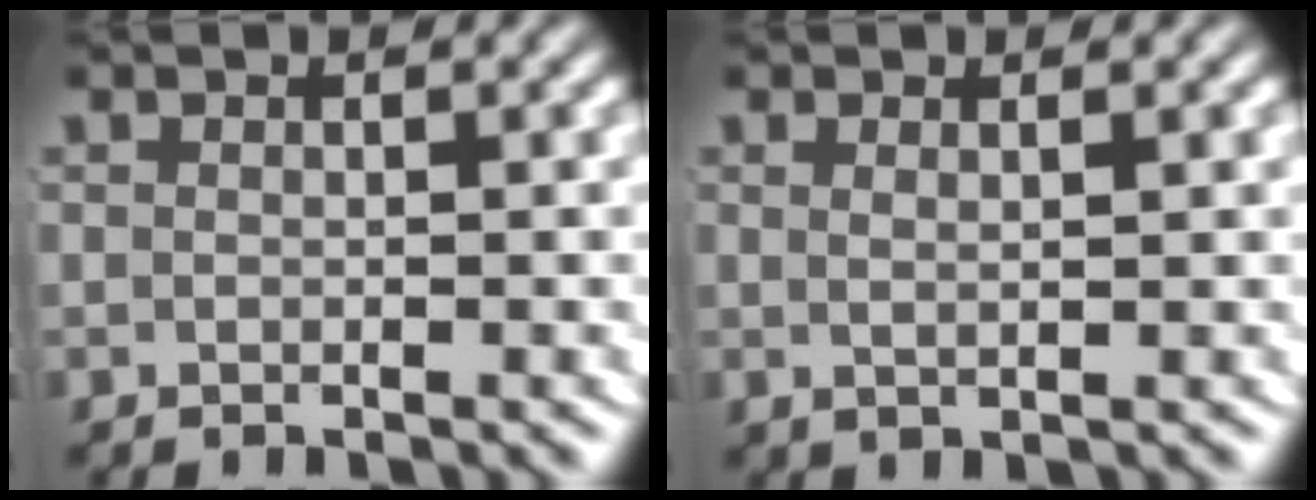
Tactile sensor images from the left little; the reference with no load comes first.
{"total": 0.9, "force": [0.4, -0.3, 0.7], "torque": [-0.012, -0.008, 0.016]}